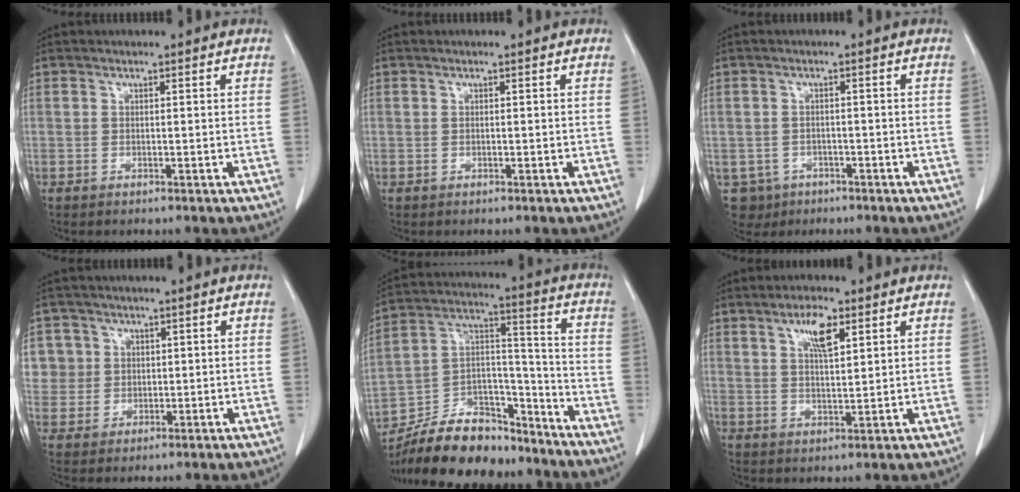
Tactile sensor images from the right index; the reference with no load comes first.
{"total": 0.0}
{"total": 5.8, "force": [-2.9, 5.0, 0.6], "torque": [-0.016, 0.005, -0.040]}
{"total": 9.0, "force": [2.3, 8.6, 1.4], "torque": [-0.051, 0.032, 0.062]}
{"total": 20.1, "force": [-17.1, 7.1, 7.8], "torque": [-0.170, 0.024, -0.295]}
{"total": 6.0, "force": [3.0, 1.8, 4.8], "torque": [-0.090, 0.002, 0.055]}